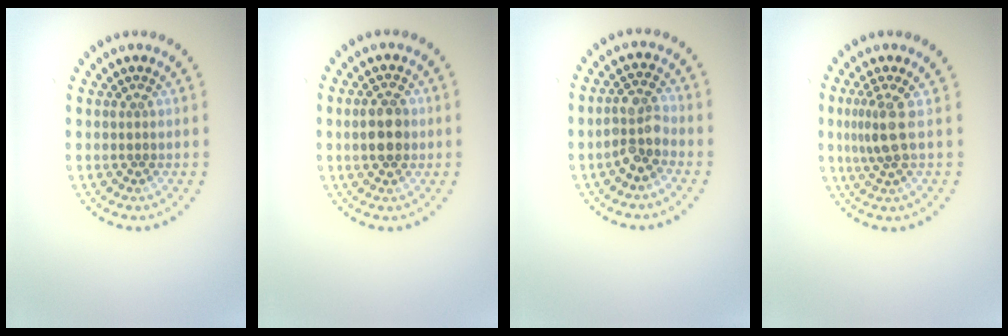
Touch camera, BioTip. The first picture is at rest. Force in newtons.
{"total": 3.4, "press": 3.4, "slide": 0.1}
{"total": 3.0, "press": 2.6, "slide": 1.4}
{"total": 2.6, "press": 2.0, "slide": 1.6}